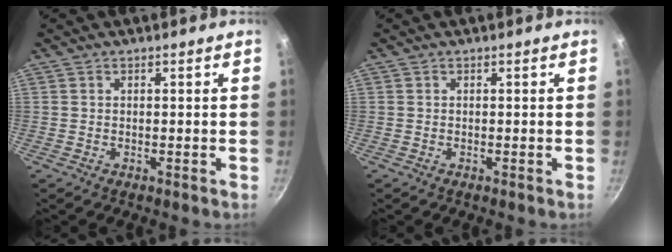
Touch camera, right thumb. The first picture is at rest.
{"total": 0.0}